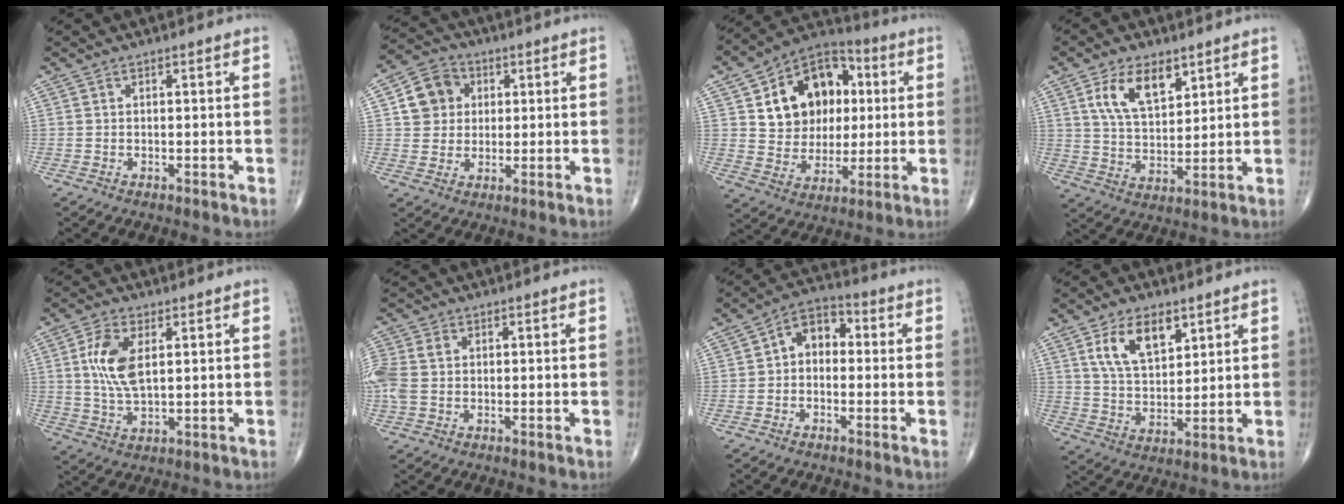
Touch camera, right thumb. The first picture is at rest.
{"total": 8.6, "force": [1.9, 7.7, 3.4], "torque": [-0.033, 0.003, 0.027]}
{"total": 18.5, "force": [4.3, 14.1, 11.1], "torque": [-0.124, 0.006, 0.074]}
{"total": 10.6, "force": [5.3, 5.6, 7.3], "torque": [-0.113, -0.024, 0.106]}
{"total": 8.8, "force": [2.0, 4.3, 7.4], "torque": [-0.154, -0.008, 0.042]}
{"total": 5.5, "force": [0.2, 4.0, 3.7], "torque": [-0.112, 0.013, 0.004]}
{"total": 6.7, "force": [0.0, 4.8, 4.7], "torque": [-0.048, 0.026, -0.020]}
{"total": 10.5, "force": [5.2, 5.5, 7.2], "torque": [-0.112, -0.024, 0.102]}